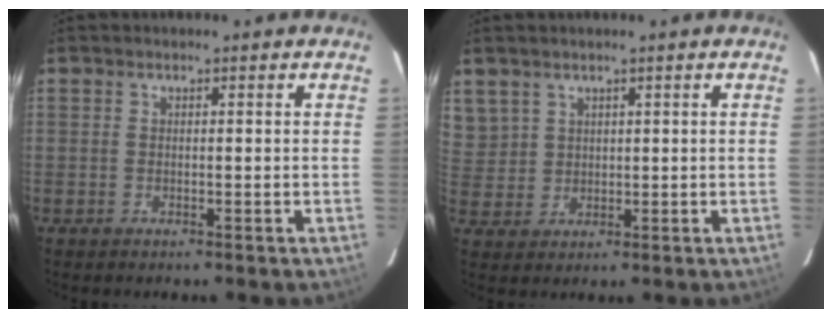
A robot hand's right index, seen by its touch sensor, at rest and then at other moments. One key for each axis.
{"total": 5.4, "fx": 3.3, "fy": 4.2, "fz": 0.4, "tx": -0.014, "ty": 0.005, "tz": 0.079}